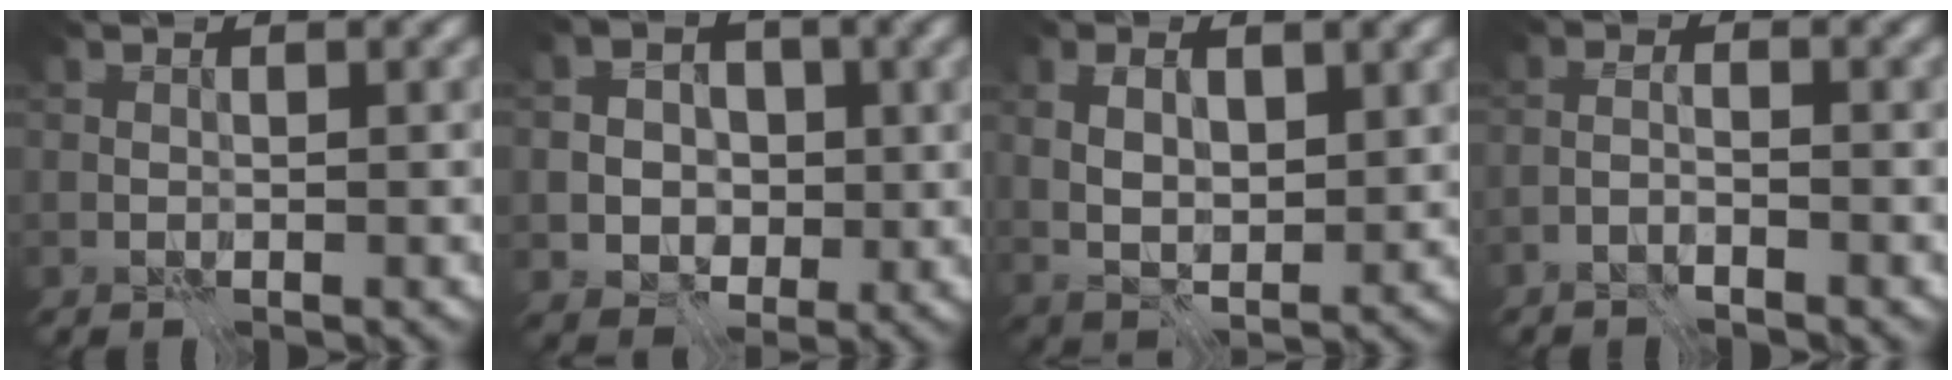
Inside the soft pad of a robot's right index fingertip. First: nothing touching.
{"total": 5.0, "force": [-0.4, 4.5, 2.3], "torque": [-0.028, 0.012, -0.021]}
{"total": 4.4, "force": [1.2, 2.2, 3.6], "torque": [-0.072, -0.001, 0.027]}
{"total": 1.4, "force": [-1.3, -0.2, 0.4], "torque": [-0.007, 0.004, -0.031]}